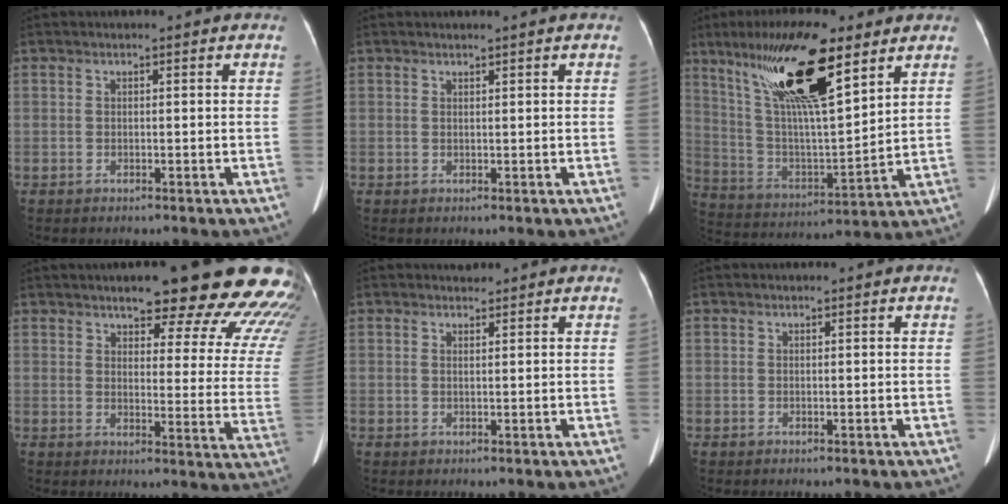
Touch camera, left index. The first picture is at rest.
{"total": 0.6, "force": [0.5, -0.2, 0.3], "torque": [-0.011, -0.004, 0.015]}
{"total": 20.1, "force": [11.9, 3.5, 15.8], "torque": [-0.303, 0.015, 0.215]}
{"total": 23.2, "force": [19.4, 4.3, 11.8], "torque": [-0.123, -0.058, 0.209]}
{"total": 0.8, "force": [0.8, 0.1, 0.0], "torque": [-0.006, -0.001, 0.014]}
{"total": 0.0}